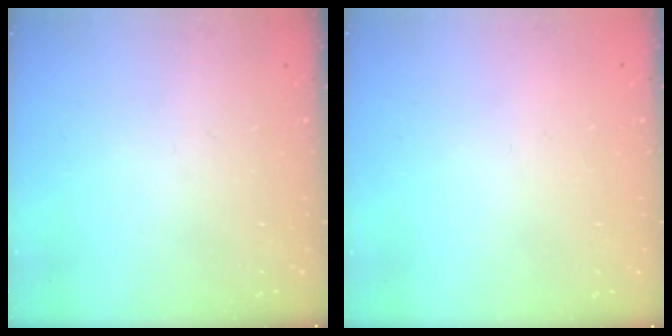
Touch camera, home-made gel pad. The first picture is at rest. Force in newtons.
{"total": 2.2, "press": 2.2, "slide": 0.1}